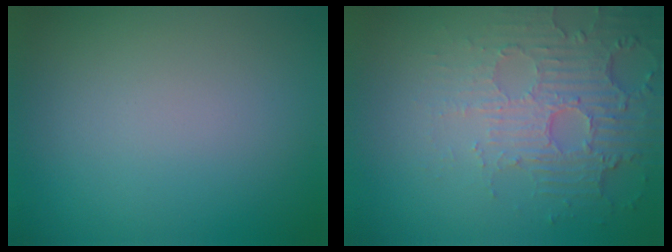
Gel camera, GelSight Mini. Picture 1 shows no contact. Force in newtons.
{"total": 5.5, "press": 3.5, "slide": 4.2}